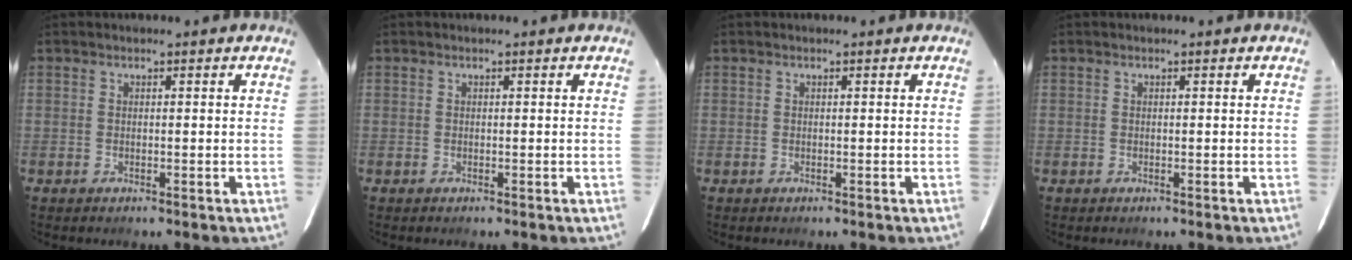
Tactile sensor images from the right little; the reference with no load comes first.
{"total": 0.0}
{"total": 0.0}
{"total": 0.0}